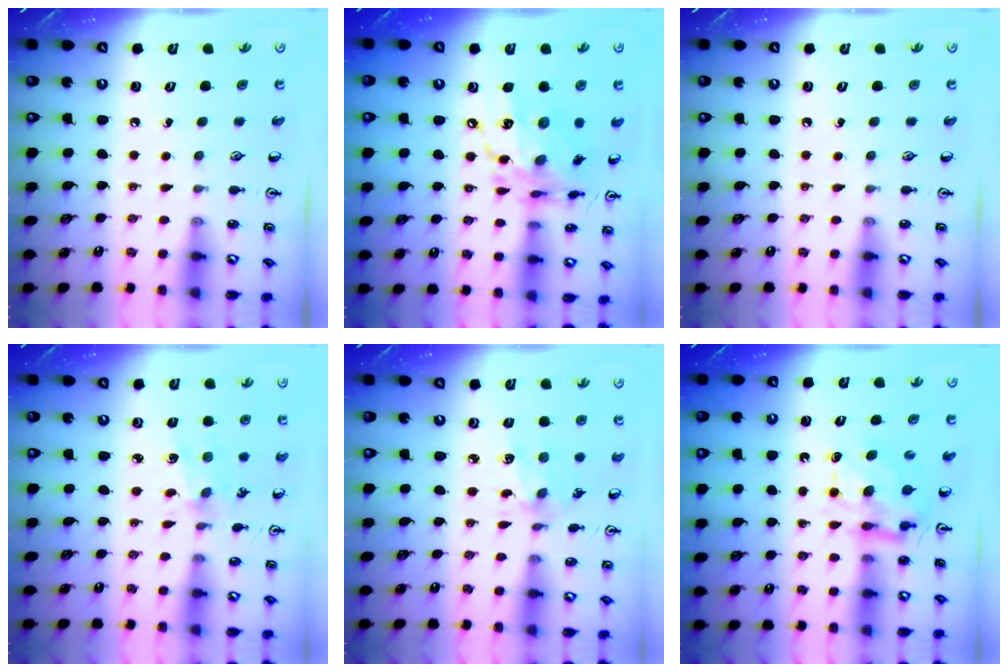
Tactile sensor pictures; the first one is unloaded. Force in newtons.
{"total": 15.1, "press": 15.1, "slide": 1.1}
{"total": 0.0}
{"total": 2.9, "press": 2.8, "slide": 0.3}
{"total": 4.2, "press": 4.0, "slide": 1.4}
{"total": 7.7, "press": 7.6, "slide": 0.7}